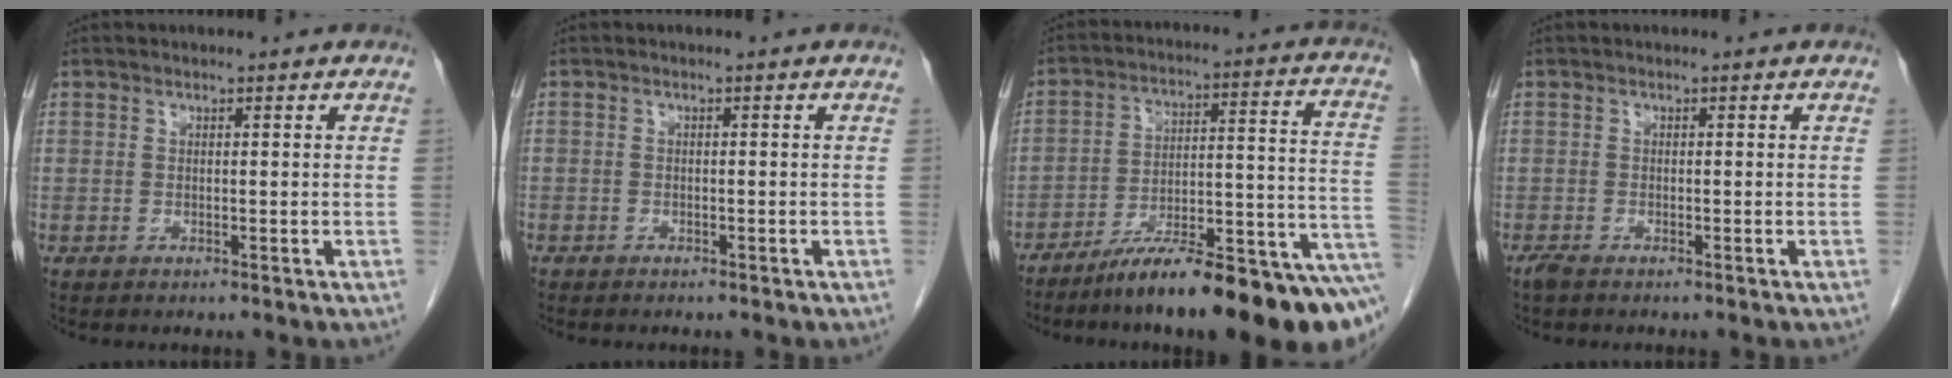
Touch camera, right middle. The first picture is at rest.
{"total": 1.0, "force": [-0.8, 0.5, 0.2], "torque": [-0.011, 0.001, -0.013]}
{"total": 20.5, "force": [-13.9, 2.0, 15.0], "torque": [-0.142, 0.030, -0.220]}
{"total": 1.2, "force": [-1.0, 0.2, 0.7], "torque": [-0.022, -0.005, -0.020]}